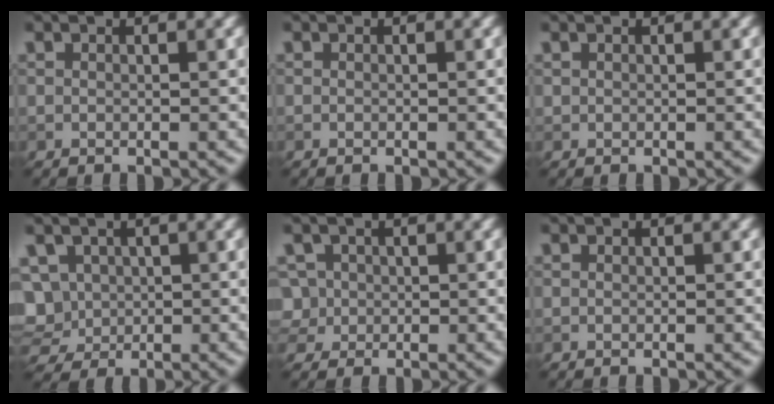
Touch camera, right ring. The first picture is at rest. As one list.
[{"total": 0.0}, {"total": 0.0}, {"total": 9.6, "force": [0.7, 8.3, 4.8], "torque": [-0.107, 0.018, -0.016]}, {"total": 4.0, "force": [0.2, 3.7, 1.6], "torque": [-0.031, 0.032, -0.004]}, {"total": 0.0}]